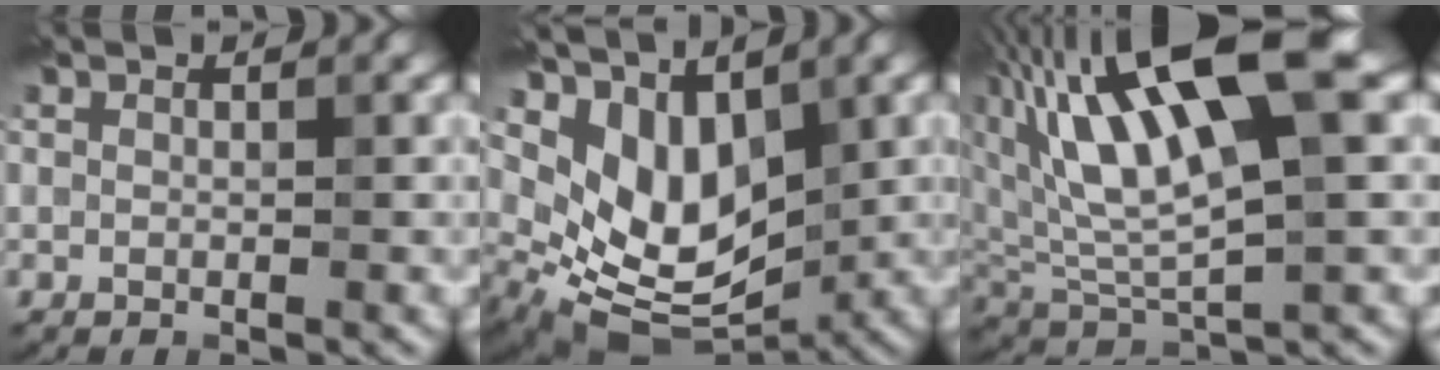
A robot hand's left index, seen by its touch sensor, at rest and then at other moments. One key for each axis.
{"total": 7.1, "fx": 2.1, "fy": 4.7, "fz": 4.9, "tx": -0.093, "ty": -0.025, "tz": 0.044}
{"total": 13.2, "fx": 4.5, "fy": 4.4, "fz": 11.6, "tx": -0.220, "ty": 0.022, "tz": 0.078}